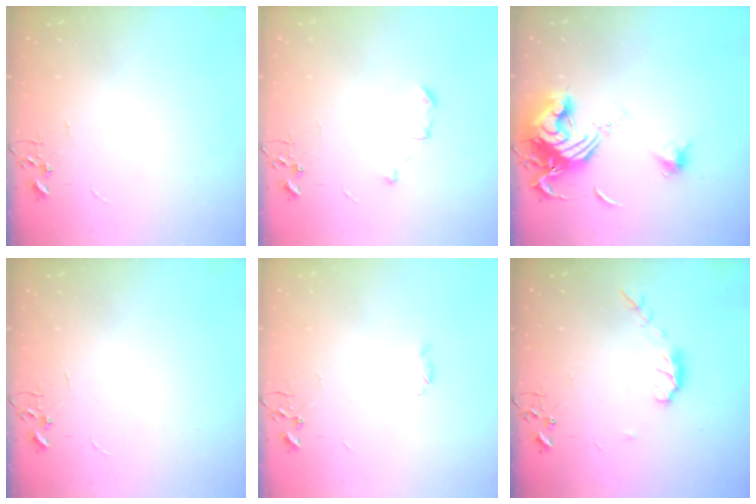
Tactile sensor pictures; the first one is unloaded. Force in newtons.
{"total": 6.5, "press": 6.4, "slide": 1.1}
{"total": 15.4, "press": 15.3, "slide": 1.6}
{"total": 0.0}
{"total": 2.9, "press": 2.9, "slide": 0.3}
{"total": 7.4, "press": 7.4, "slide": 0.4}